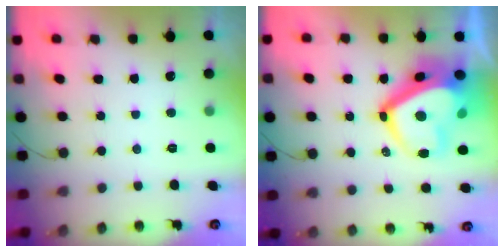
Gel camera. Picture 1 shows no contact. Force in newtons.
{"total": 20.2, "press": 20.1, "slide": 2.2}